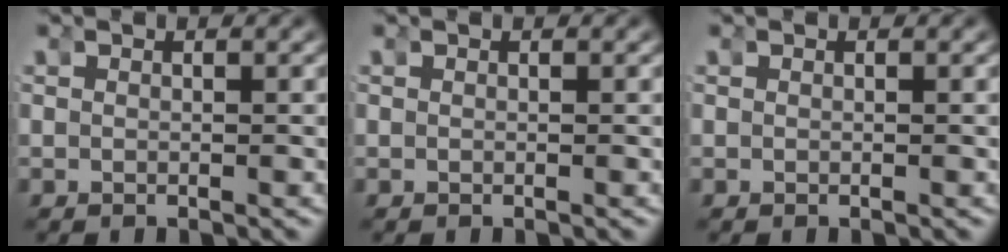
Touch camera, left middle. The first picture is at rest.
{"total": 0.0}
{"total": 0.0}